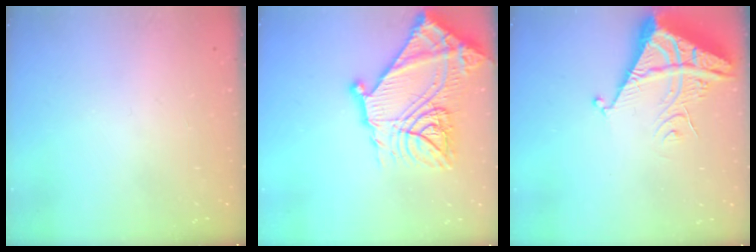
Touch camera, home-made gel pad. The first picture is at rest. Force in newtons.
{"total": 28.8, "press": 28.7, "slide": 2.7}
{"total": 7.0, "press": 6.9, "slide": 0.7}